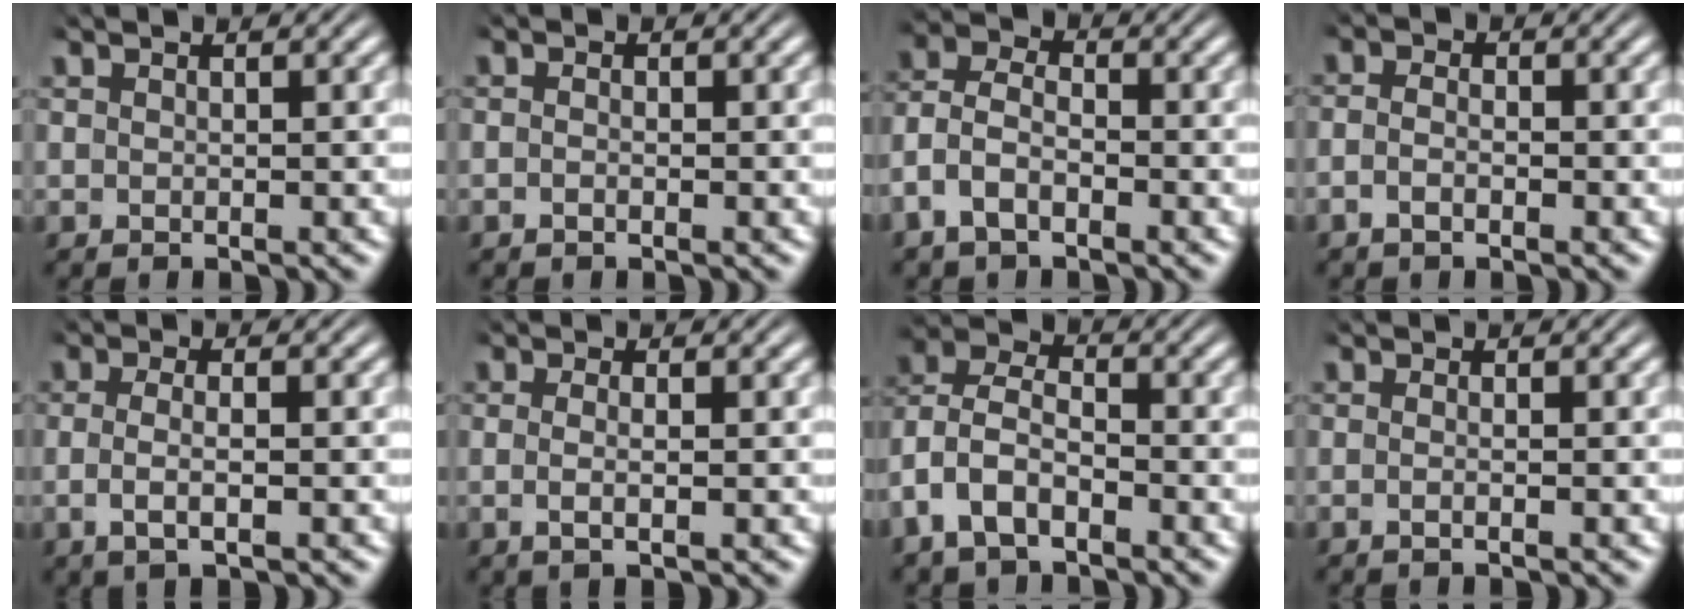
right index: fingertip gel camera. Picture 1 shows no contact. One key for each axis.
{"total": 0.7, "fx": -0.6, "fy": 0.2, "fz": 0.3, "tx": -0.008, "ty": -0.004, "tz": -0.013}
{"total": 5.4, "fx": -1.4, "fy": 4.3, "fz": 2.9, "tx": -0.075, "ty": -0.017, "tz": -0.026}
{"total": 1.7, "fx": -1.1, "fy": 0.8, "fz": 1.0, "tx": -0.027, "ty": -0.008, "tz": -0.021}
{"total": 2.8, "fx": -0.6, "fy": 0.8, "fz": 2.6, "tx": -0.057, "ty": -0.011, "tz": -0.004}
{"total": 1.8, "fx": -0.3, "fy": 0.1, "fz": 1.8, "tx": -0.039, "ty": -0.009, "tz": -0.001}
{"total": 6.8, "fx": -0.7, "fy": 5.8, "fz": 3.6, "tx": -0.104, "ty": -0.019, "tz": -0.015}
{"total": 0.9, "fx": -0.5, "fy": -0.3, "fz": 0.6, "tx": -0.014, "ty": -0.003, "tz": -0.010}